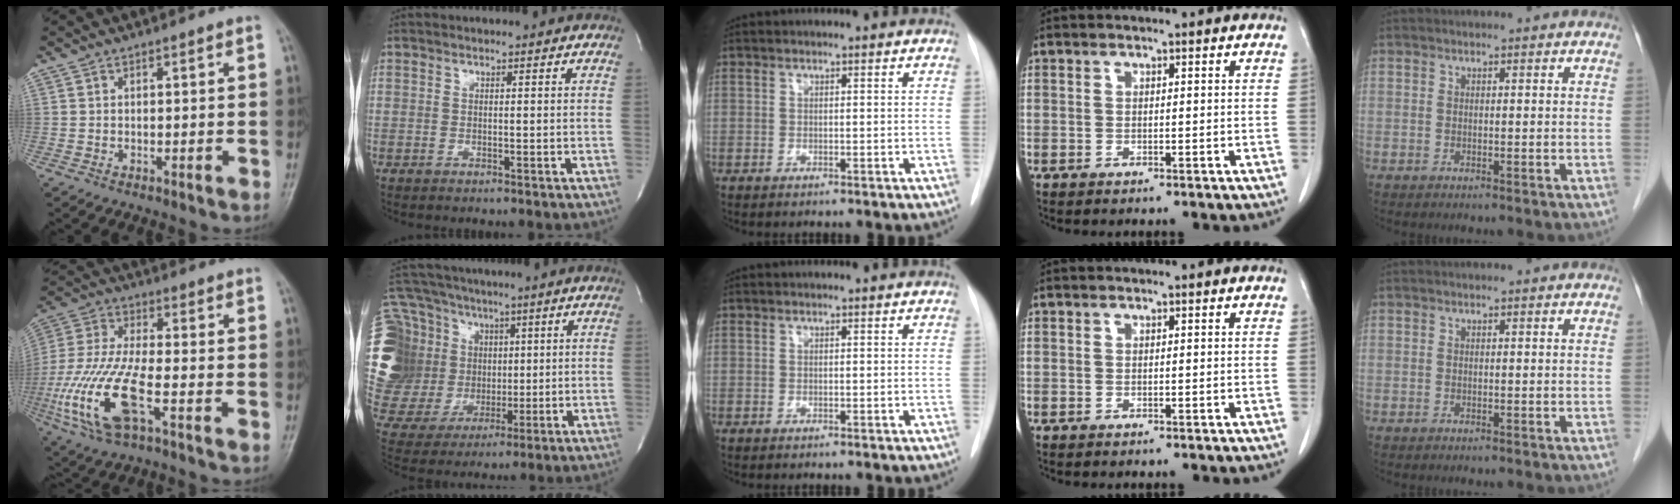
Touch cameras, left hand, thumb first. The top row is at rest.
{"thumb": {"total": 16.5, "force": [-5.9, 5.8, 14.3], "torque": [-0.332, 0.010, -0.109]}, "index": {"total": 28.2, "force": [5.9, 23.2, 14.8], "torque": [-0.419, 0.093, 0.128]}}